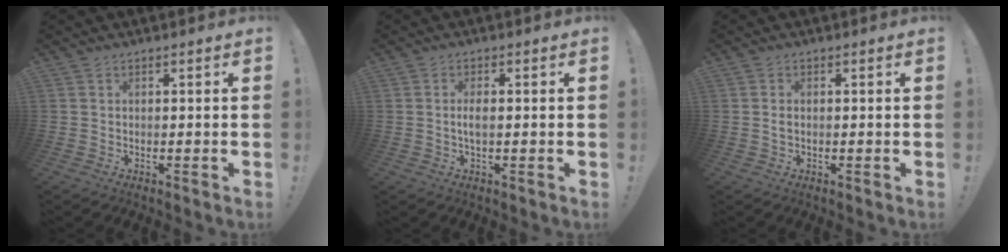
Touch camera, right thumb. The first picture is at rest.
{"total": 3.0, "force": [-0.2, 1.0, 2.8], "torque": [-0.055, 0.000, -0.008]}
{"total": 1.0, "force": [-0.2, 0.5, 0.9], "torque": [-0.025, 0.007, -0.003]}